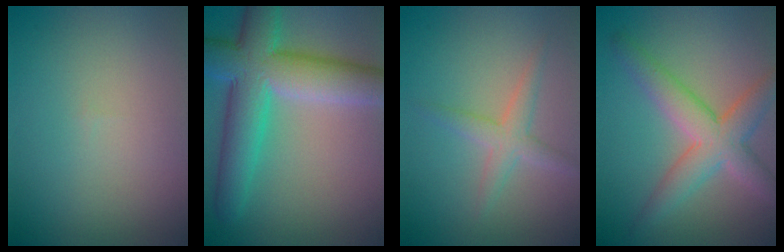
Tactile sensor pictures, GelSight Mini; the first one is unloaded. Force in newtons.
{"total": 9.5, "press": 9.4, "slide": 0.5}
{"total": 2.3, "press": 2.3, "slide": 0.1}
{"total": 5.4, "press": 5.4, "slide": 0.3}